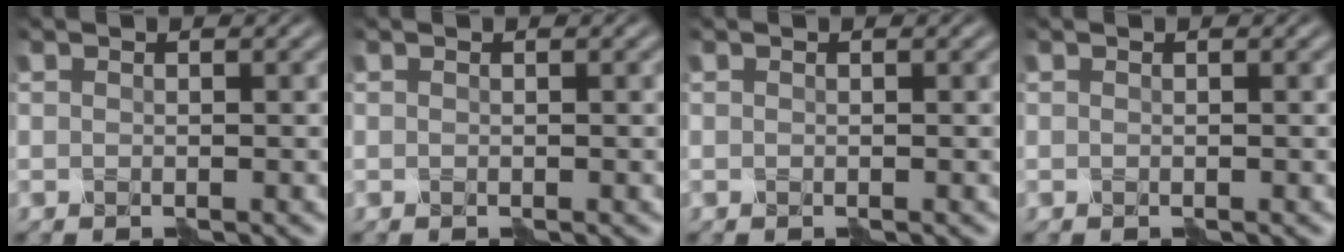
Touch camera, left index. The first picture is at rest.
{"total": 0.0}
{"total": 0.0}
{"total": 0.0}